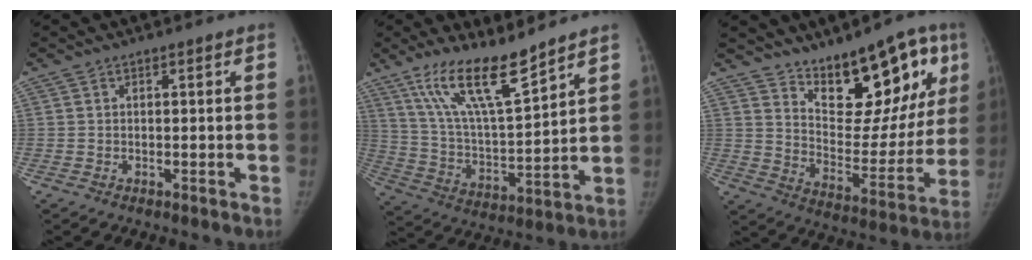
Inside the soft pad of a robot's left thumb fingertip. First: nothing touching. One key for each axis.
{"total": 15.4, "fx": 11.3, "fy": 2.9, "fz": 10.1, "tx": -0.171, "ty": -0.066, "tz": 0.221}
{"total": 19.6, "fx": 11.9, "fy": 8.9, "fz": 12.8, "tx": -0.111, "ty": -0.071, "tz": 0.184}